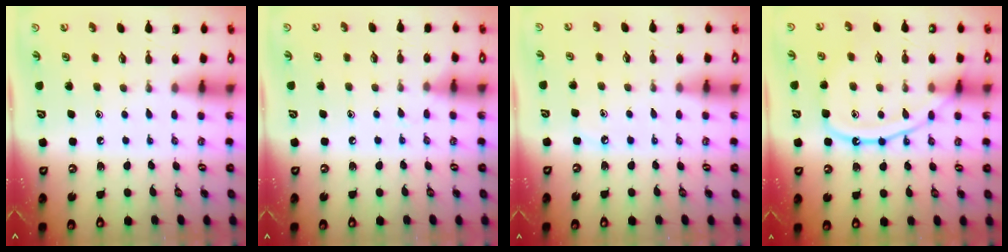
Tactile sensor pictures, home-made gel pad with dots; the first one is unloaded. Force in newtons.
{"total": 6.6, "press": 6.5, "slide": 0.5}
{"total": 2.8, "press": 2.7, "slide": 0.4}
{"total": 14.3, "press": 14.2, "slide": 1.4}